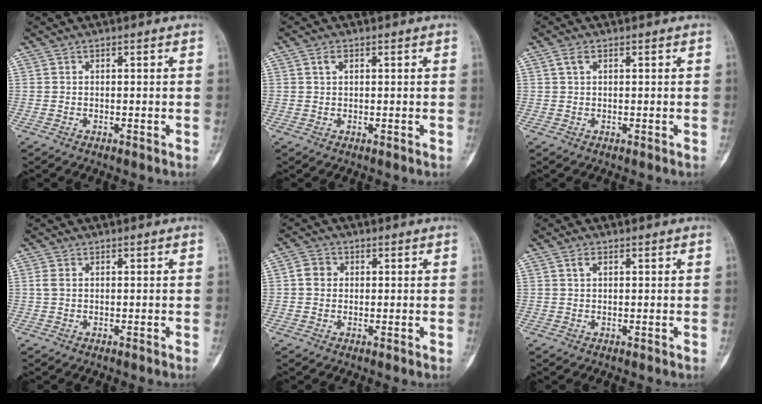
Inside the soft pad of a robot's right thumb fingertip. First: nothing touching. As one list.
[{"total": 1.3, "force": [0.5, 0.8, 1.0], "torque": [-0.021, 0.005, 0.011]}, {"total": 1.6, "force": [0.6, 0.8, 1.2], "torque": [-0.030, 0.007, 0.014]}, {"total": 1.2, "force": [0.1, 0.6, 1.0], "torque": [-0.030, 0.002, 0.003]}, {"total": 3.0, "force": [0.2, 2.6, 1.3], "torque": [-0.014, 0.007, -0.002]}, {"total": 1.3, "force": [0.5, 0.8, 1.0], "torque": [-0.021, 0.005, 0.011]}]